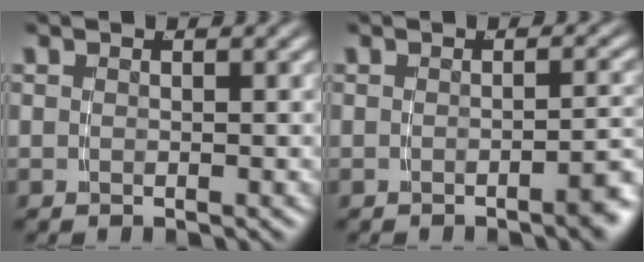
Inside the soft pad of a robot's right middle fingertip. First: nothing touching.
{"total": 2.2, "force": [-1.5, 0.1, 1.6], "torque": [-0.018, 0.007, -0.028]}